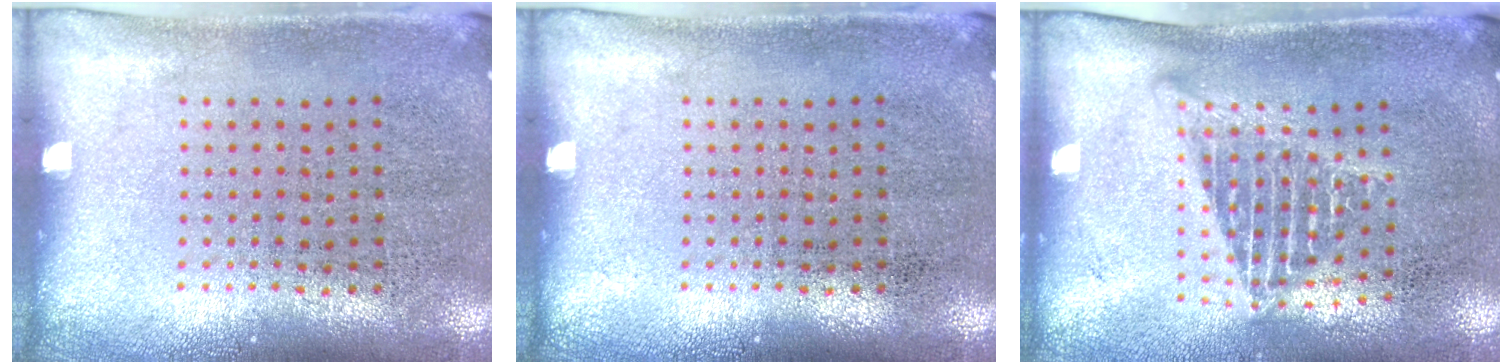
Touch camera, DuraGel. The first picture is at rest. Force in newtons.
{"total": 0.0}
{"total": 1.4, "press": 1.2, "slide": 0.8}